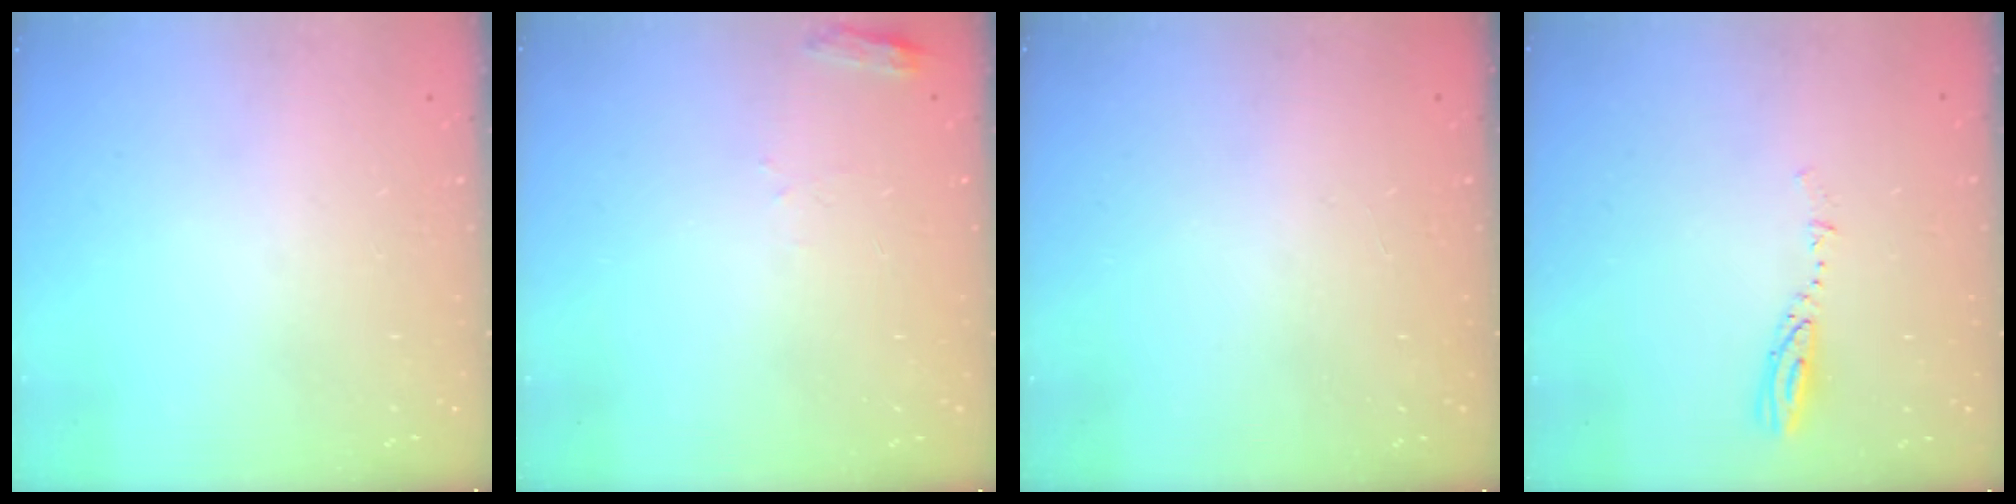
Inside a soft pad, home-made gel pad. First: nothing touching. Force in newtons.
{"total": 4.4, "press": 4.3, "slide": 0.5}
{"total": 1.0, "press": 0.1, "slide": 1.0}
{"total": 3.7, "press": 3.7, "slide": 0.3}